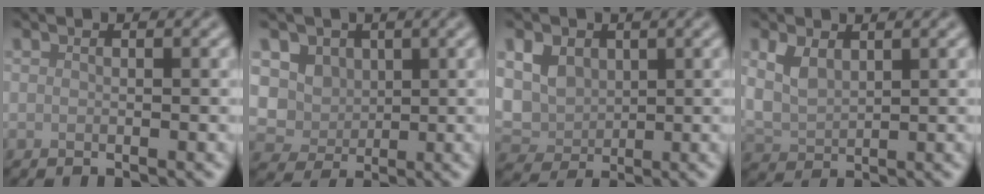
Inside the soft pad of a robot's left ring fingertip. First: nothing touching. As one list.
[{"total": 4.8, "force": [1.1, 4.1, 2.3], "torque": [-0.038, 0.007, 0.004]}, {"total": 4.8, "force": [1.1, 3.9, 2.7], "torque": [-0.058, 0.000, 0.017]}, {"total": 2.7, "force": [1.3, 1.7, 1.7], "torque": [-0.040, -0.002, 0.030]}]